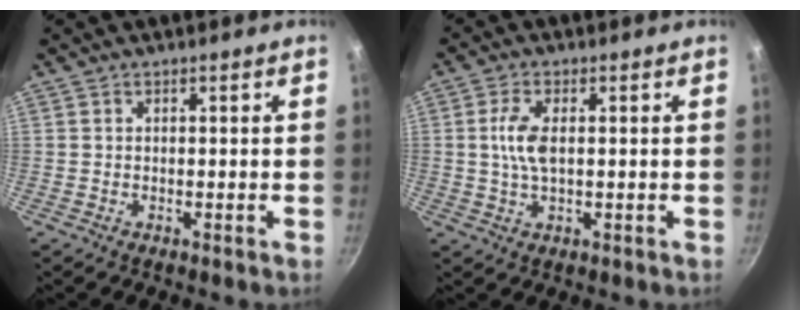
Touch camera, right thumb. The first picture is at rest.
{"total": 5.4, "force": [0.6, 2.5, 4.8], "torque": [-0.102, 0.003, 0.010]}